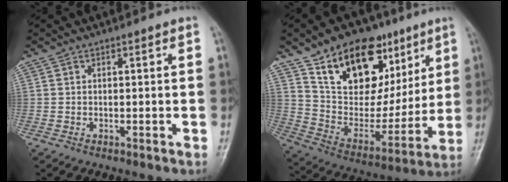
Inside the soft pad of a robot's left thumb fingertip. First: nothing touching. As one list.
[{"total": 22.9, "force": [12.2, 14.1, 13.3], "torque": [-0.157, -0.035, 0.213]}]